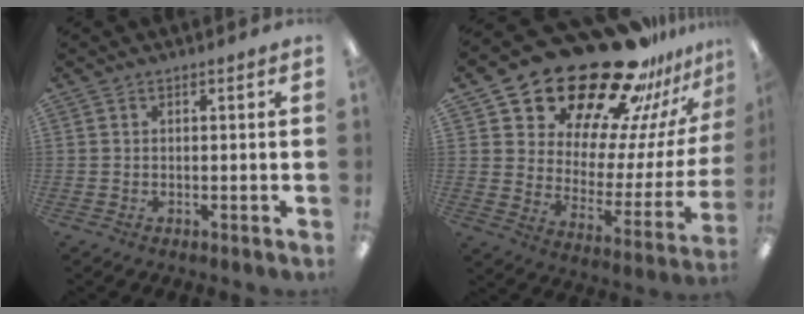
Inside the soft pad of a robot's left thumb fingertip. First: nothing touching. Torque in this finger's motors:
{"motor_torque": [0.95, 0.78, 1.51, -1.26, 0.14]}